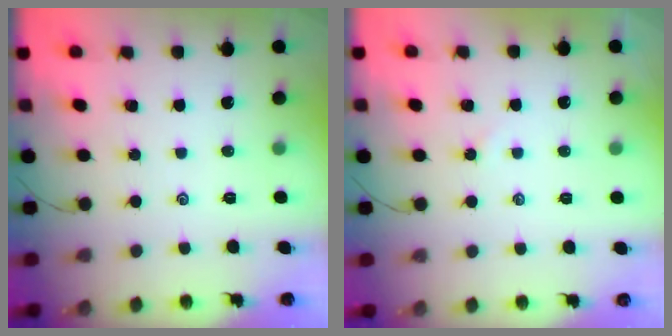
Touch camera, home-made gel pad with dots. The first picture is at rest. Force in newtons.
{"total": 1.7, "press": 1.7, "slide": 0.3}